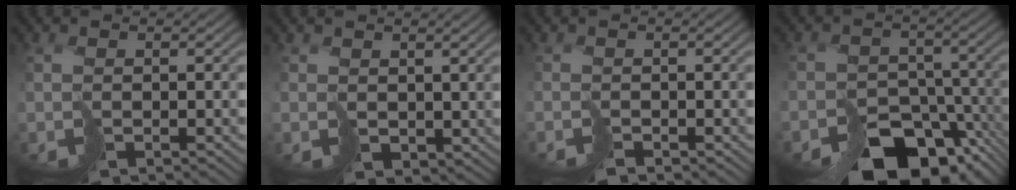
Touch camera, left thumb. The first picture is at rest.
{"total": 2.0, "force": [1.3, 1.4, 0.4], "torque": [-0.016, -0.008, 0.031]}
{"total": 1.6, "force": [-1.5, 0.3, -0.3], "torque": [0.017, -0.004, -0.031]}
{"total": 12.0, "force": [-8.6, 6.8, 4.9], "torque": [-0.077, -0.029, -0.111]}